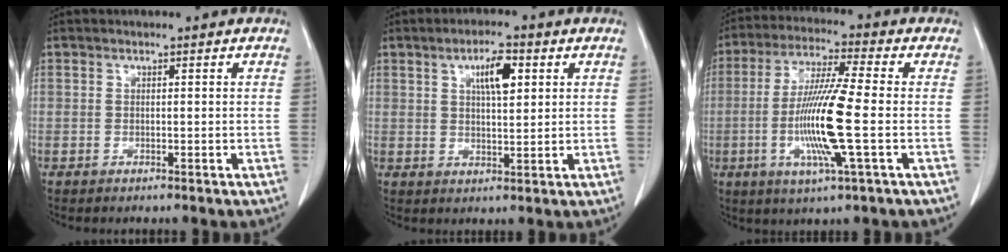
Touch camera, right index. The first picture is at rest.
{"total": 5.7, "force": [2.2, 1.6, 5.0], "torque": [-0.086, 0.004, 0.037]}
{"total": 12.8, "force": [-2.3, -0.2, 12.6], "torque": [-0.253, -0.012, -0.052]}